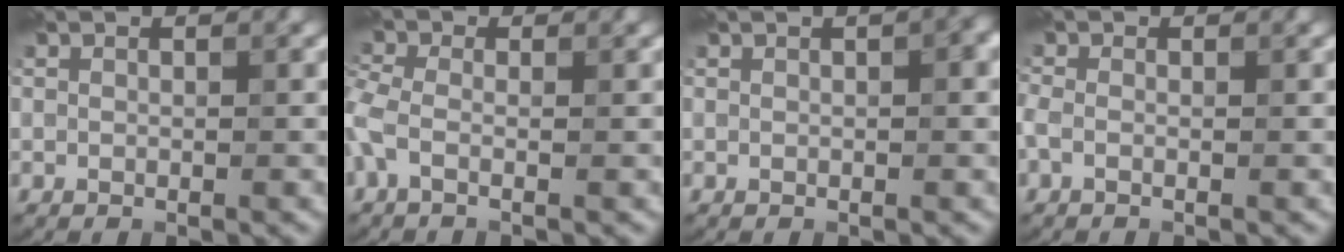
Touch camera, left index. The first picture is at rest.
{"total": 2.3, "force": [-0.5, 1.1, 2.0], "torque": [-0.055, -0.001, -0.026]}
{"total": 1.6, "force": [0.2, 0.2, 1.6], "torque": [-0.021, 0.003, 0.003]}
{"total": 1.2, "force": [-0.4, 0.7, 0.9], "torque": [-0.022, -0.002, -0.017]}